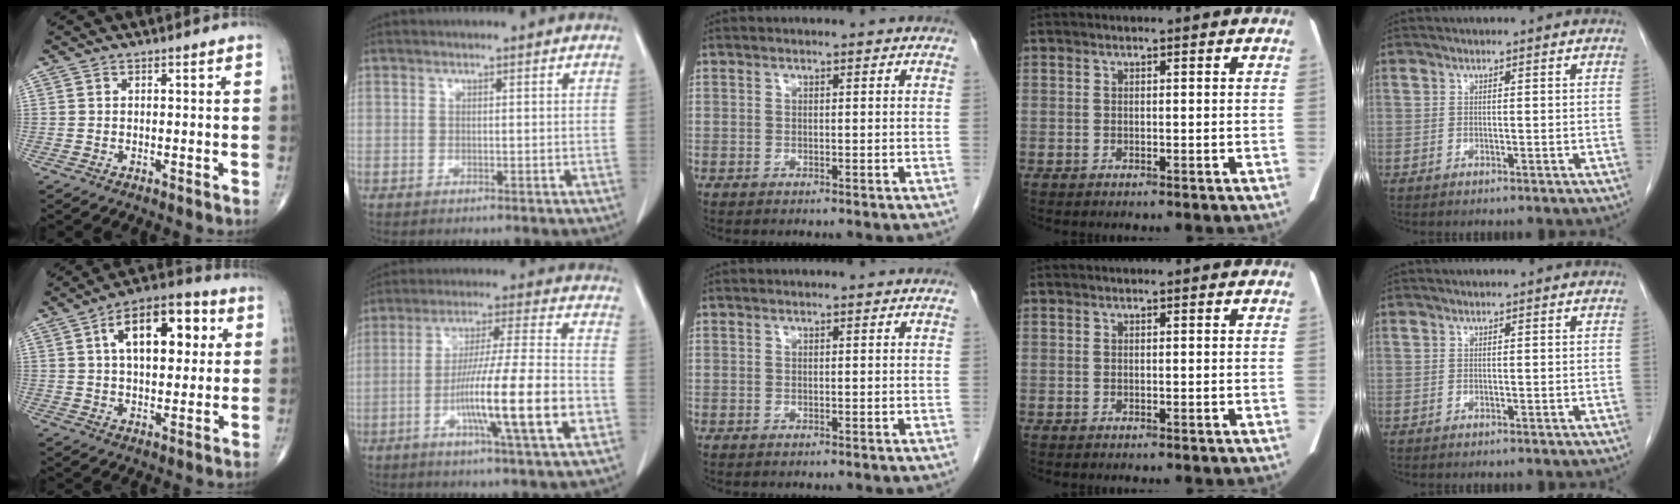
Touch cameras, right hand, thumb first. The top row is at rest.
{"thumb": {"total": 15.6, "force": [4.4, 8.1, 12.6], "torque": [-0.165, 0.013, 0.064]}, "index": {"total": 16.0, "force": [-4.9, 0.0, 15.2], "torque": [-0.266, -0.008, -0.082]}}